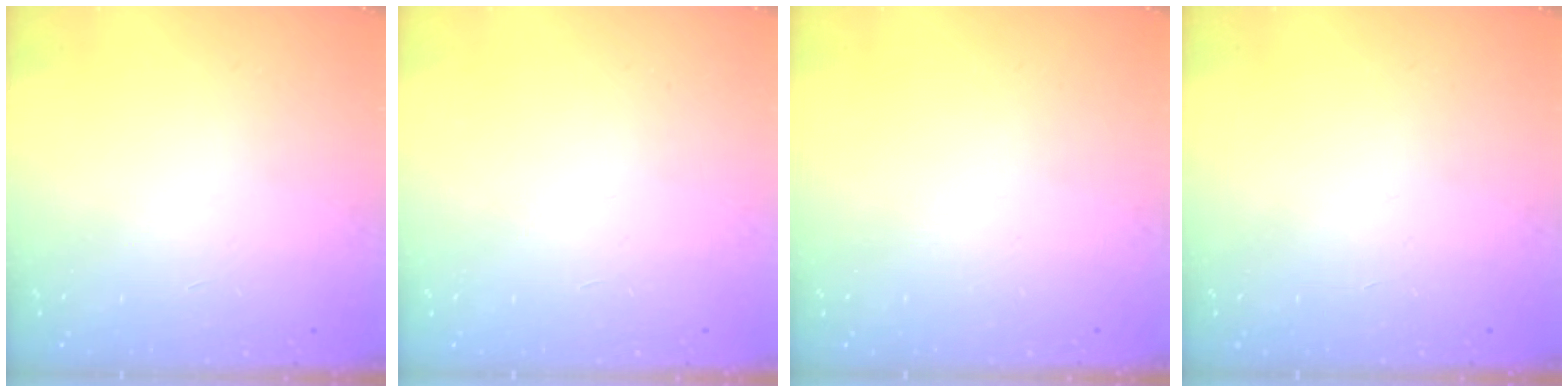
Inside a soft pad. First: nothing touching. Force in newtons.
{"total": 0.0}
{"total": 0.0}
{"total": 0.0}